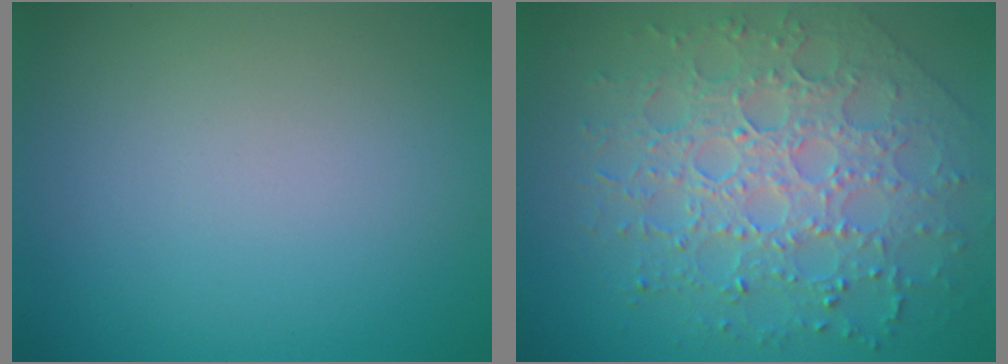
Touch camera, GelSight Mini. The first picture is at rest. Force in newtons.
{"total": 7.8, "press": 5.6, "slide": 5.5}